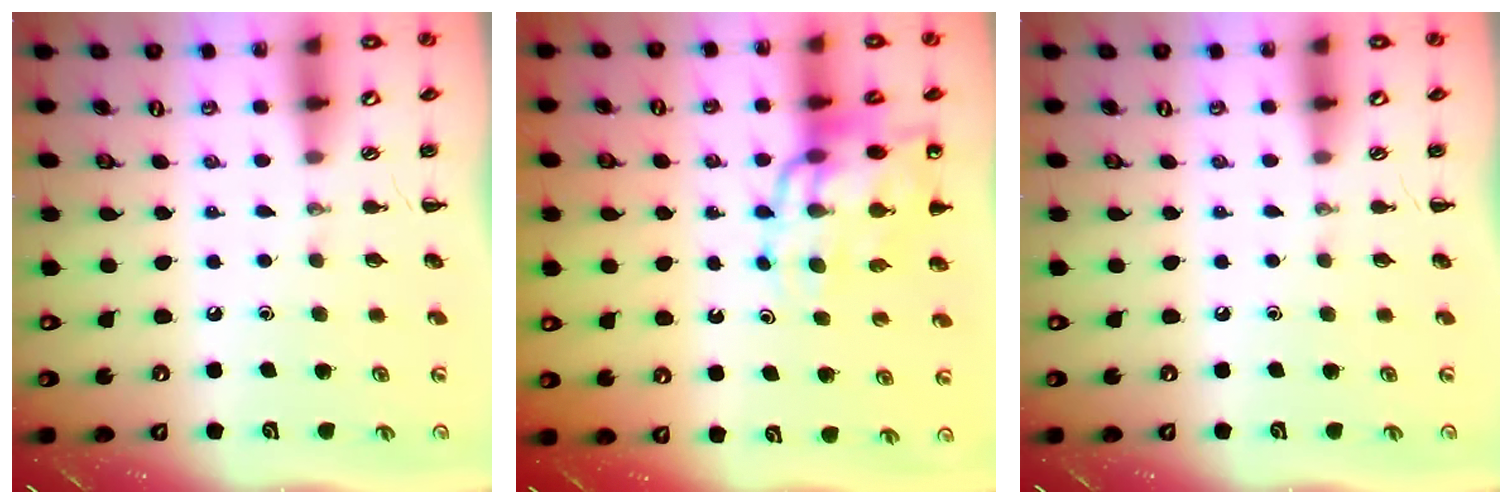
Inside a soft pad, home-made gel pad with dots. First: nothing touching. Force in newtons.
{"total": 15.5, "press": 15.0, "slide": 3.8}
{"total": 0.0}